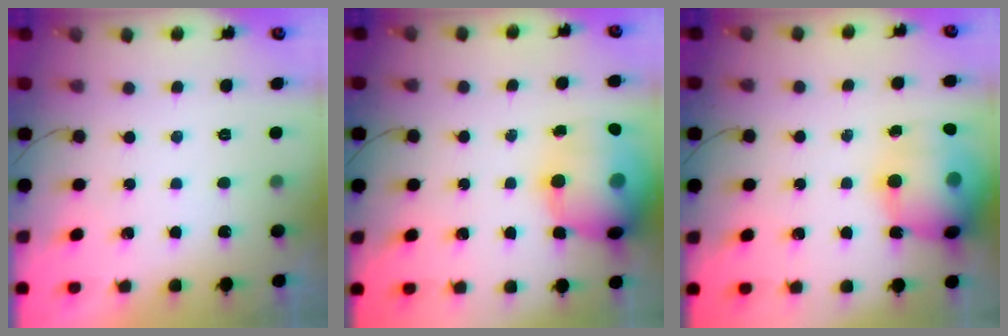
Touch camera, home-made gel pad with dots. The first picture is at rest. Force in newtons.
{"total": 20.2, "press": 18.3, "slide": 8.7}
{"total": 17.7, "press": 17.3, "slide": 3.8}